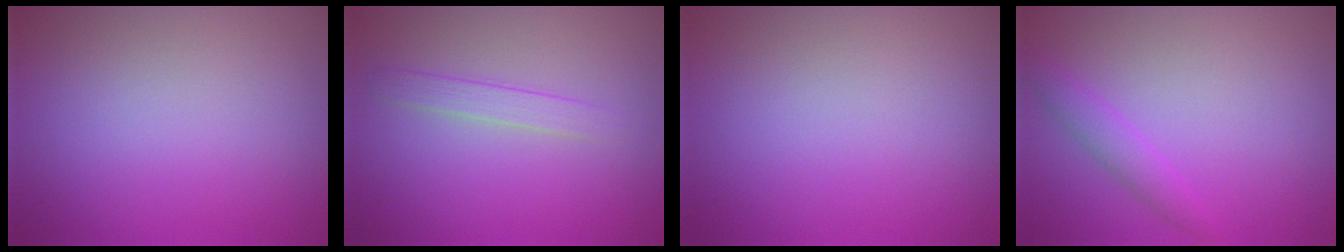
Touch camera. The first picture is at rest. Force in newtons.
{"total": 1.6, "press": 1.6, "slide": 0.1}
{"total": 0.0}
{"total": 1.9, "press": 1.9, "slide": 0.1}